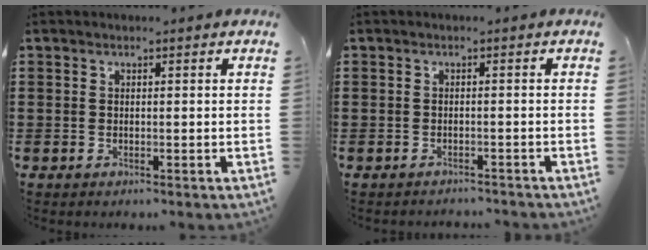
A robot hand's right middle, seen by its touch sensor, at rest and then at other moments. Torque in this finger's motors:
{"motor_torque": [-1.12, 1.01, -0.83, -0.17]}